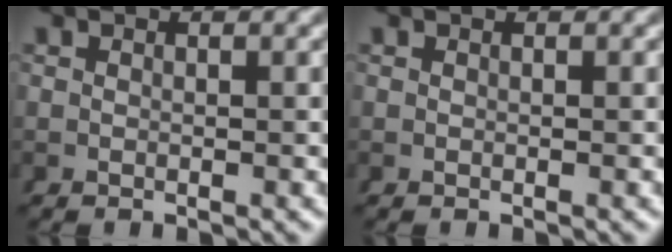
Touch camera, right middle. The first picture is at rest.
{"total": 0.0}